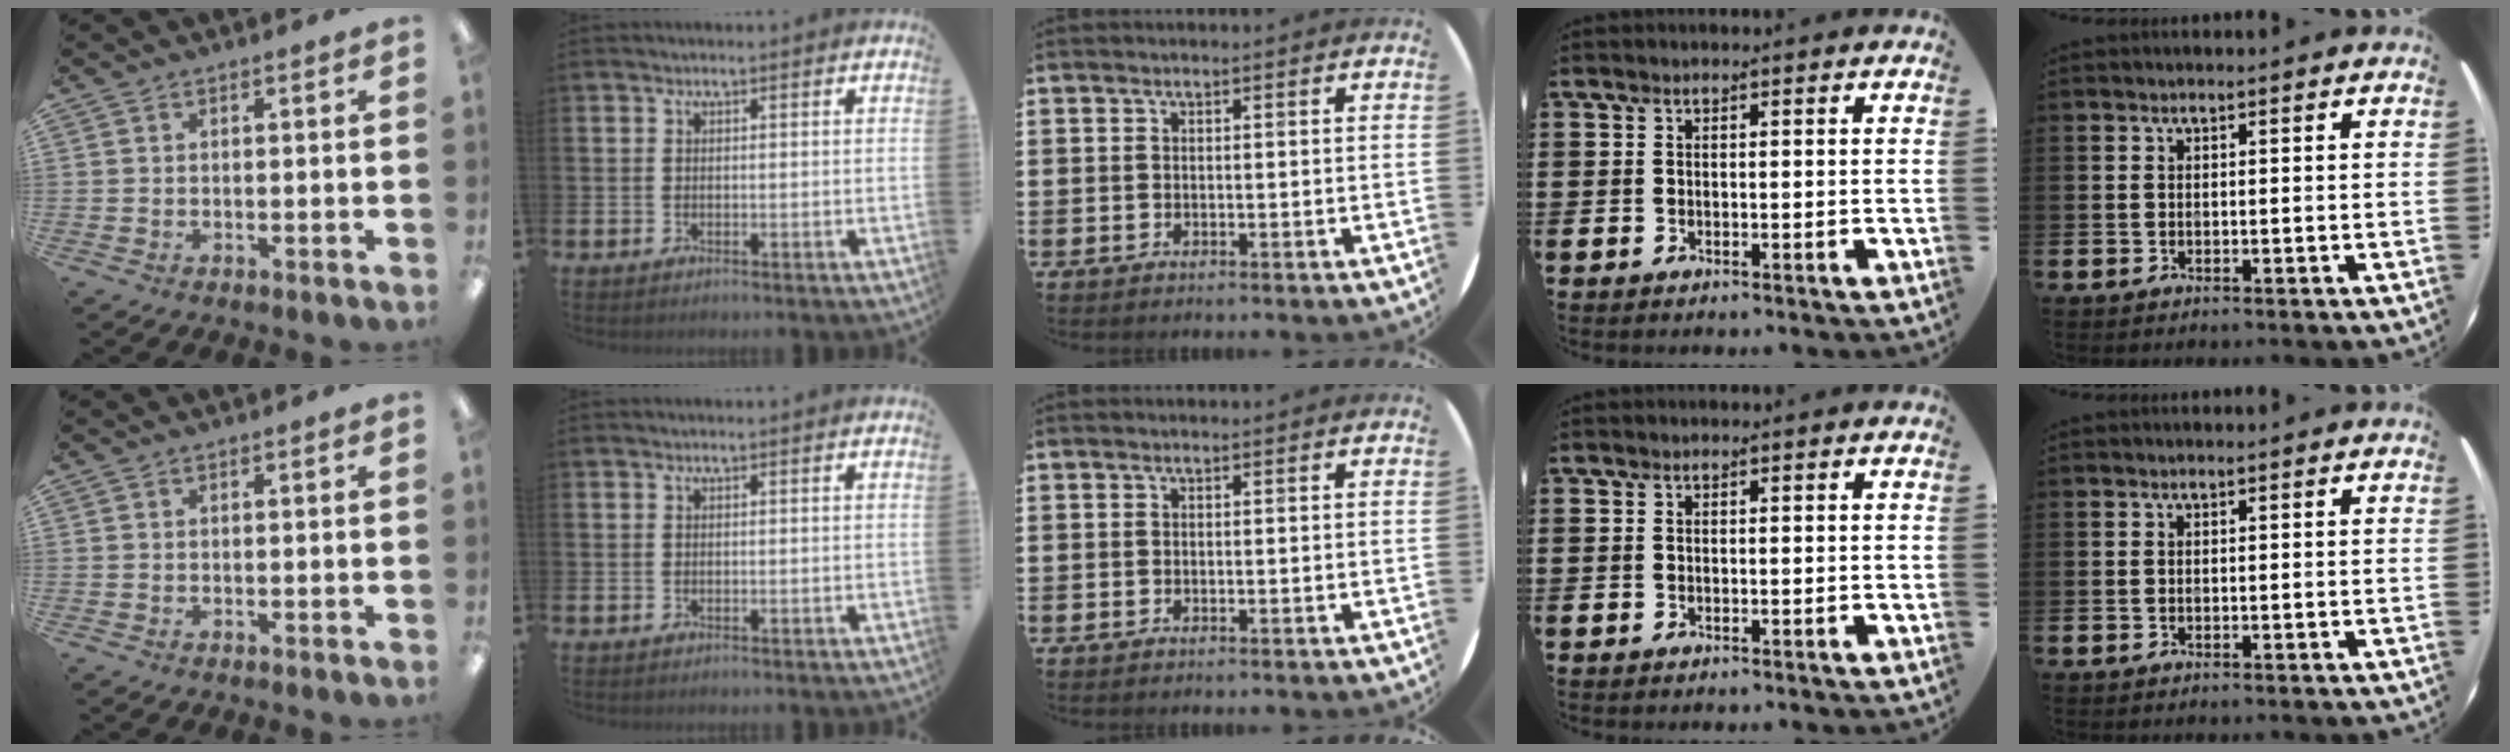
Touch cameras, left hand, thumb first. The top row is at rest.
{}